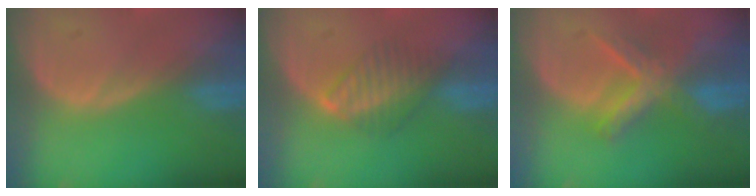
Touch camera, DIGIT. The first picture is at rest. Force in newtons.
{"total": 4.1, "press": 4.1, "slide": 0.8}
{"total": 6.0, "press": 5.9, "slide": 1.1}